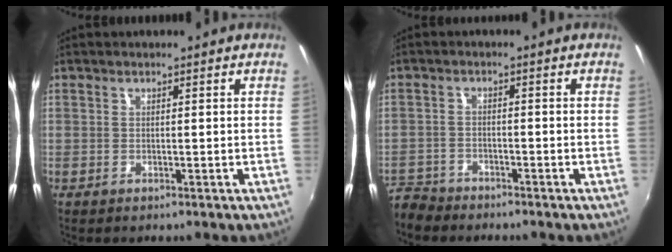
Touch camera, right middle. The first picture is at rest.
{"total": 6.6, "force": [-6.0, 2.6, 0.5], "torque": [-0.039, -0.005, -0.120]}